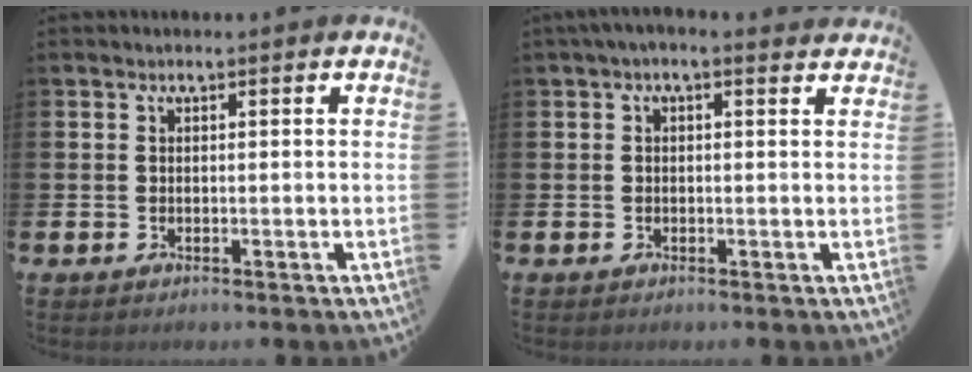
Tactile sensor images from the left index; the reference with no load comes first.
{"total": 1.0, "force": [0.5, 0.2, 0.8], "torque": [-0.015, 0.002, 0.007]}